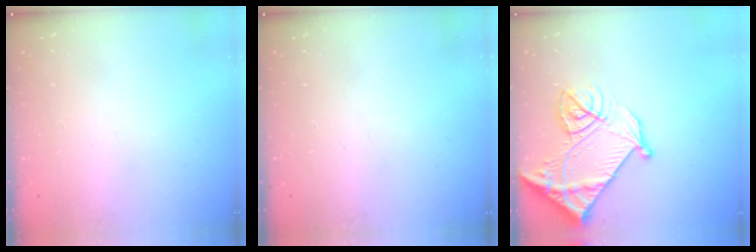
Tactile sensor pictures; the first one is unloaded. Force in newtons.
{"total": 0.0}
{"total": 17.4, "press": 17.3, "slide": 1.8}